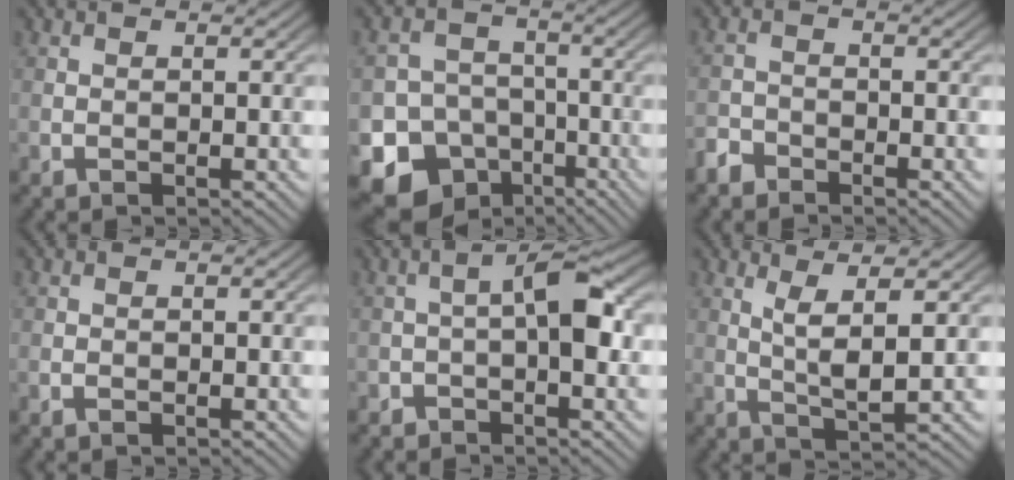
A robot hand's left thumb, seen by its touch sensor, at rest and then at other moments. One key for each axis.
{"total": 12.2, "fx": -6.6, "fy": 9.7, "fz": 3.2, "tx": -0.083, "ty": -0.039, "tz": -0.121}
{"total": 2.3, "fx": -2.0, "fy": 1.1, "fz": 0.5, "tx": -0.009, "ty": 0.000, "tz": -0.050}
{"total": 0.7, "fx": -0.4, "fy": 0.3, "fz": 0.4, "tx": -0.009, "ty": -0.001, "tz": -0.007}
{"total": 4.6, "fx": -1.2, "fy": 1.8, "fz": 4.0, "tx": -0.058, "ty": 0.016, "tz": -0.031}
{"total": 4.5, "fx": 1.4, "fy": 0.7, "fz": 4.2, "tx": -0.091, "ty": -0.003, "tz": 0.034}